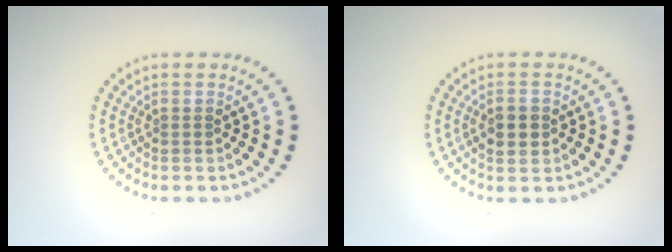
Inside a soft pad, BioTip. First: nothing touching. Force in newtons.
{"total": 2.4, "press": 2.4, "slide": 0.2}